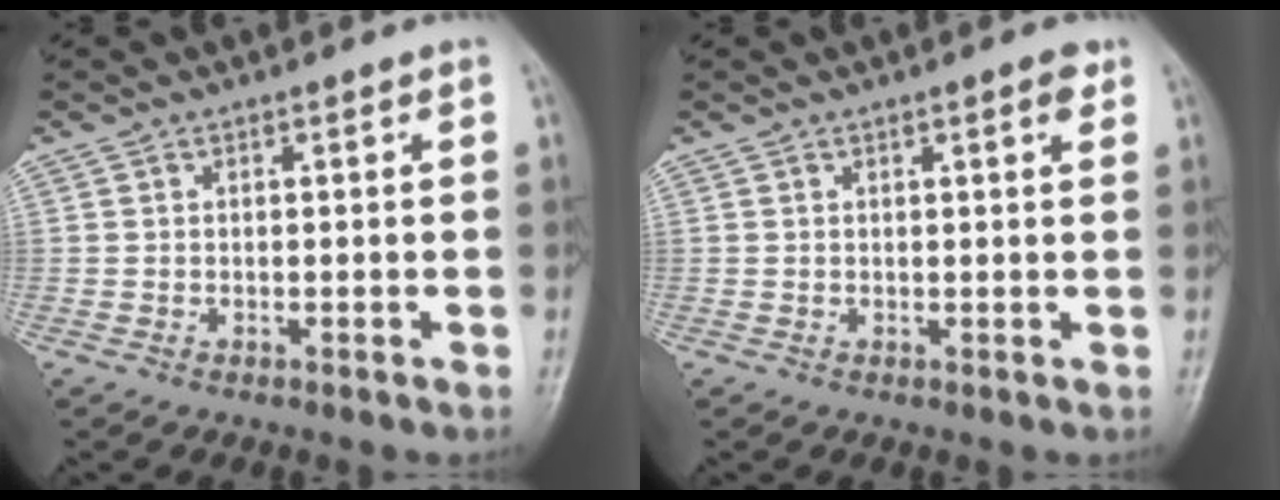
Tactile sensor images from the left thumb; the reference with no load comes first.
{"total": 2.1, "force": [1.1, 0.5, 1.7], "torque": [-0.019, -0.003, 0.013]}